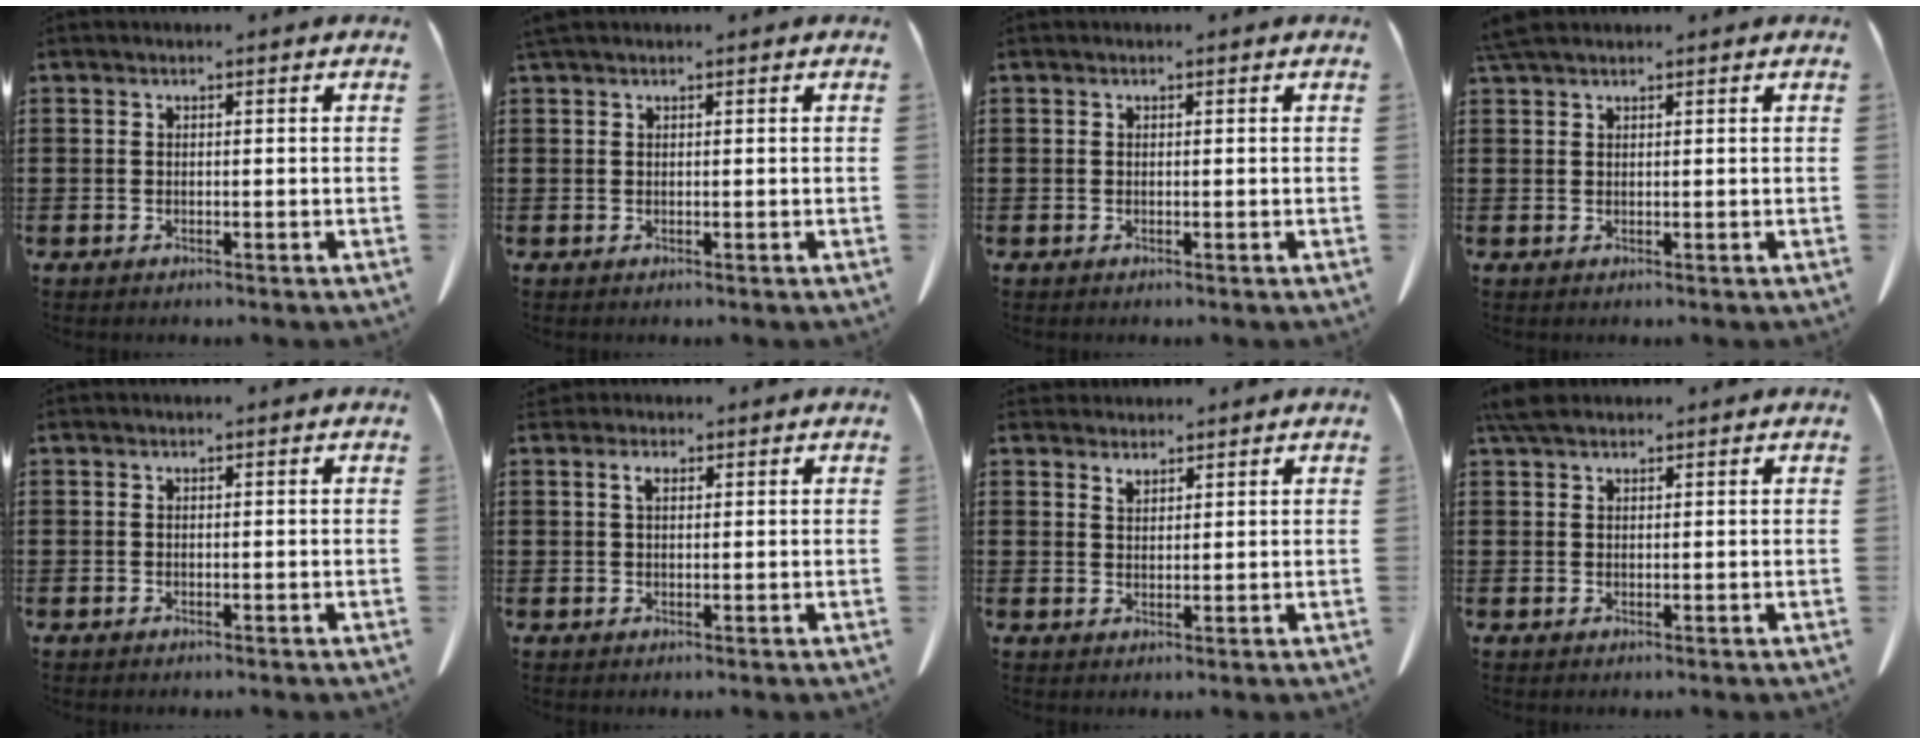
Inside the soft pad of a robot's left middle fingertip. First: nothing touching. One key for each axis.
{"total": 0.6, "fx": 0.5, "fy": 0.0, "fz": 0.3, "tx": -0.008, "ty": -0.001, "tz": 0.010}
{"total": 0.0}
{"total": 2.3, "fx": 1.9, "fy": 0.5, "fz": 1.2, "tx": -0.031, "ty": 0.002, "tz": 0.037}
{"total": 0.0}
{"total": 1.9, "fx": 0.9, "fy": 1.0, "fz": 1.3, "tx": -0.030, "ty": 0.005, "tz": 0.017}
{"total": 1.9, "fx": 1.8, "fy": 0.7, "fz": 0.3, "tx": -0.009, "ty": 0.002, "tz": 0.035}
{"total": 3.4, "fx": 2.5, "fy": 1.3, "fz": 1.9, "tx": -0.045, "ty": 0.006, "tz": 0.049}